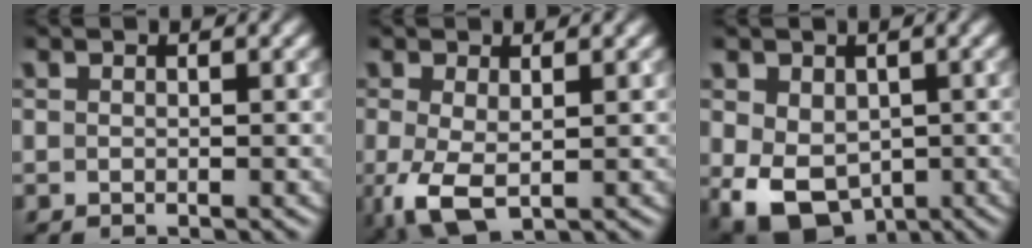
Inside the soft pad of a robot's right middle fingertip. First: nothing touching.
{"total": 4.2, "force": [-0.6, 2.1, 3.5], "torque": [-0.087, -0.011, -0.009]}
{"total": 7.2, "force": [-1.7, 5.1, 4.7], "torque": [-0.089, -0.026, -0.017]}